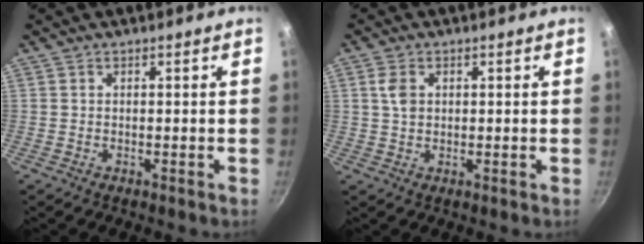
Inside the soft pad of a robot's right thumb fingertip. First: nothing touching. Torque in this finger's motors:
{"motor_torque": [-0.02, 0.17, 0.73, 0.09, -0.02]}